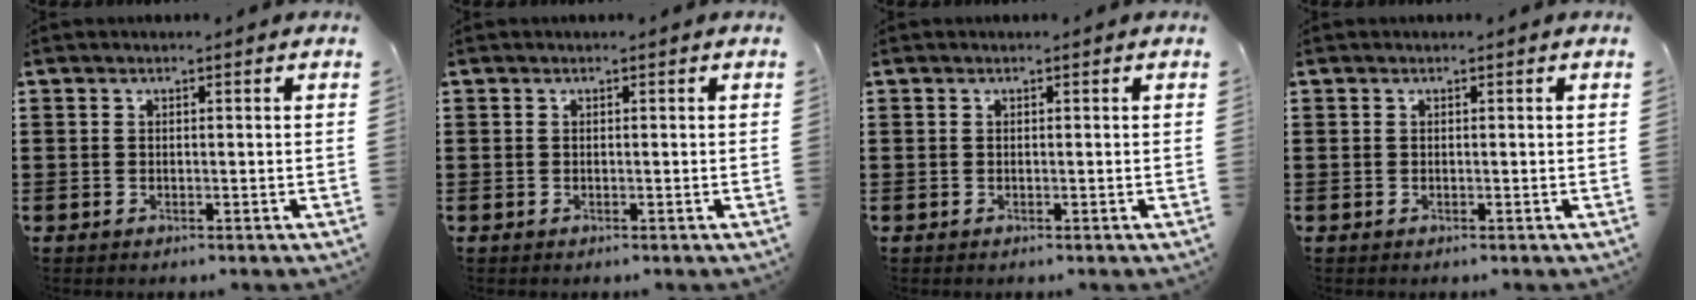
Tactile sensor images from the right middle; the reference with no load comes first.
{"total": 0.0}
{"total": 0.0}
{"total": 0.0}